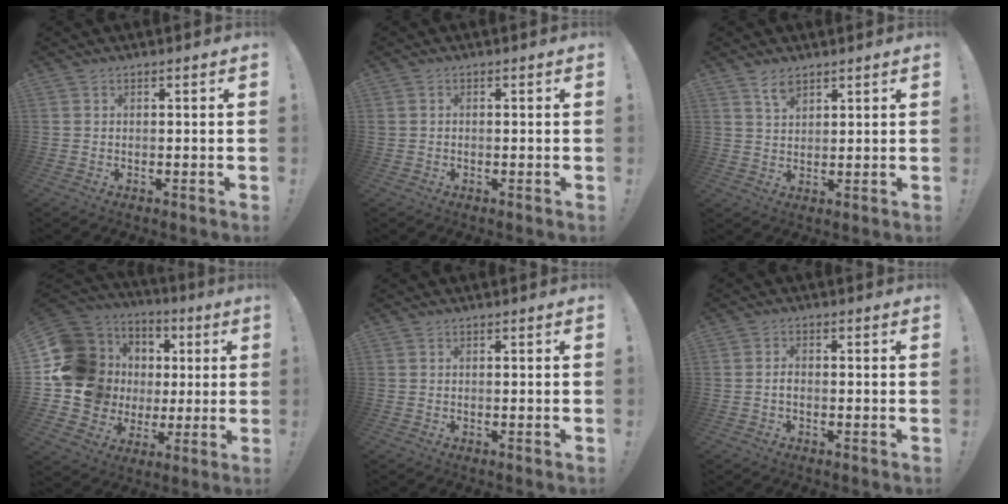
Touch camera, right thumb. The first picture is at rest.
{"total": 0.8, "force": [-0.5, 0.6, 0.3], "torque": [-0.011, 0.005, -0.007]}
{"total": 4.1, "force": [3.0, 1.9, 2.0], "torque": [-0.029, -0.017, 0.054]}
{"total": 17.8, "force": [2.6, 16.0, 7.4], "torque": [-0.123, -0.009, 0.092]}
{"total": 0.0}
{"total": 1.8, "force": [-0.9, 0.8, 1.3], "torque": [-0.029, 0.007, -0.015]}